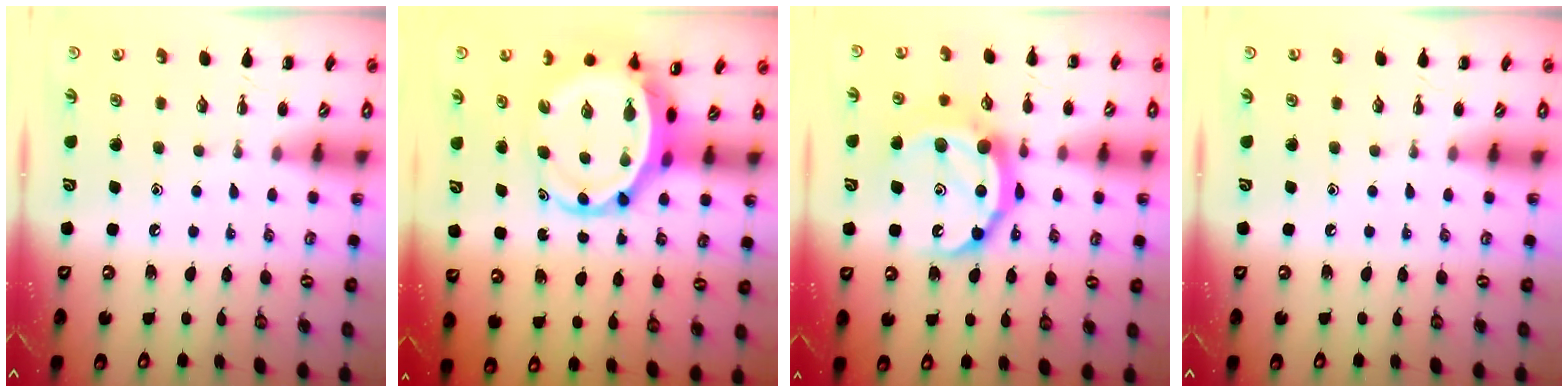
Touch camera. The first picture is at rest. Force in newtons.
{"total": 8.0, "press": 7.7, "slide": 2.2}
{"total": 15.0, "press": 14.9, "slide": 1.0}
{"total": 0.0}